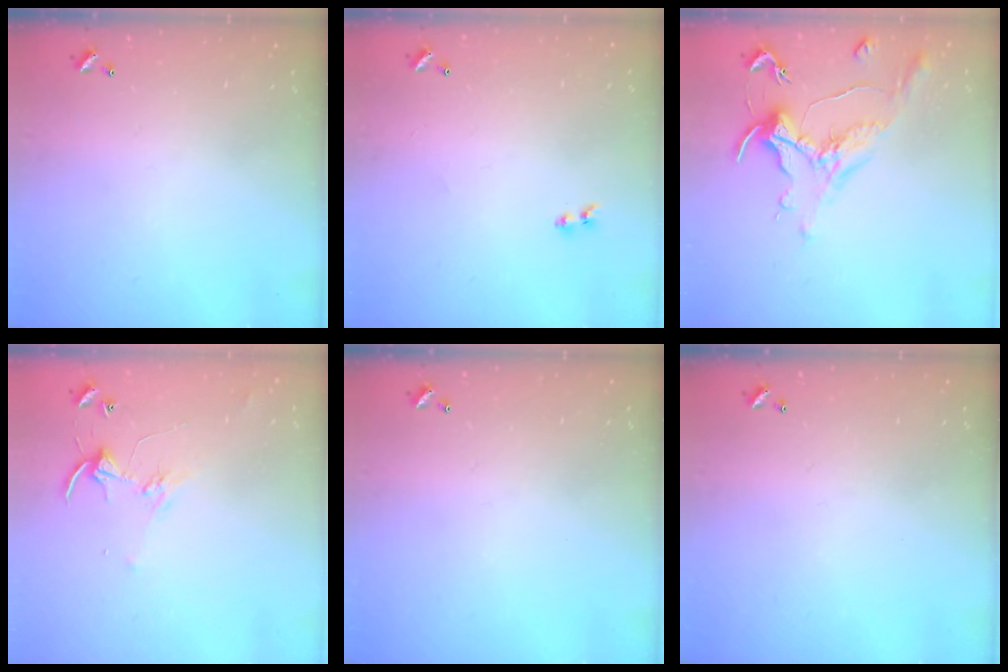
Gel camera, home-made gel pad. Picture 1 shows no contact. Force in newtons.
{"total": 1.1, "press": 0.9, "slide": 0.6}
{"total": 1.1, "press": 1.0, "slide": 0.5}
{"total": 3.6, "press": 3.6, "slide": 0.4}
{"total": 0.0}
{"total": 0.0}